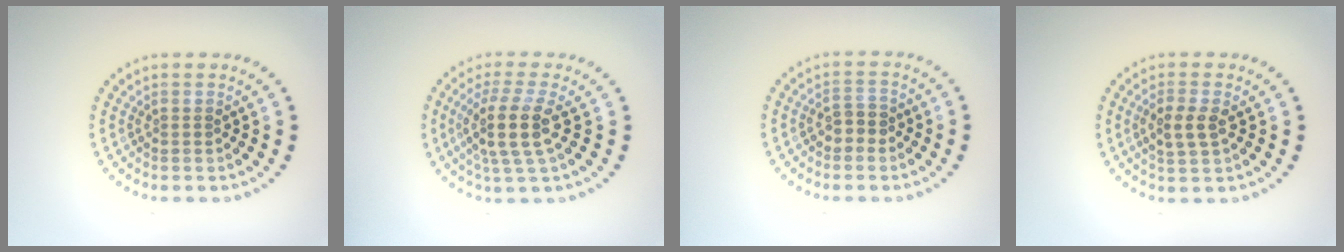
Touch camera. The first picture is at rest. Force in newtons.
{"total": 4.1, "press": 3.4, "slide": 2.4}
{"total": 1.8, "press": 1.7, "slide": 0.5}
{"total": 2.6, "press": 2.5, "slide": 0.5}